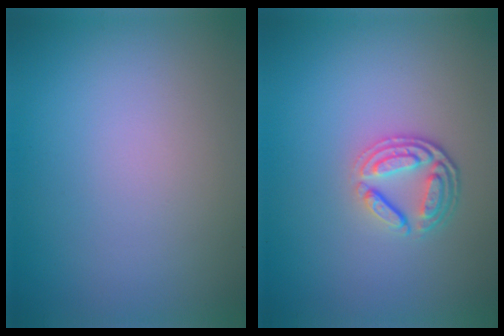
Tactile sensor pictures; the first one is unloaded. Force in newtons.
{"total": 3.6, "press": 2.8, "slide": 2.3}